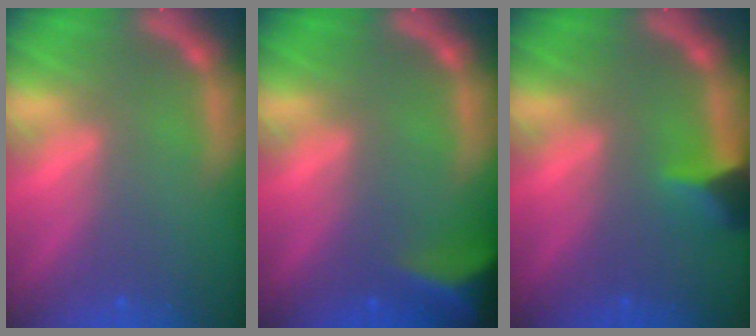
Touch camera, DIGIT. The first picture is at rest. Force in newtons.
{"total": 6.5}
{"total": 2.9}